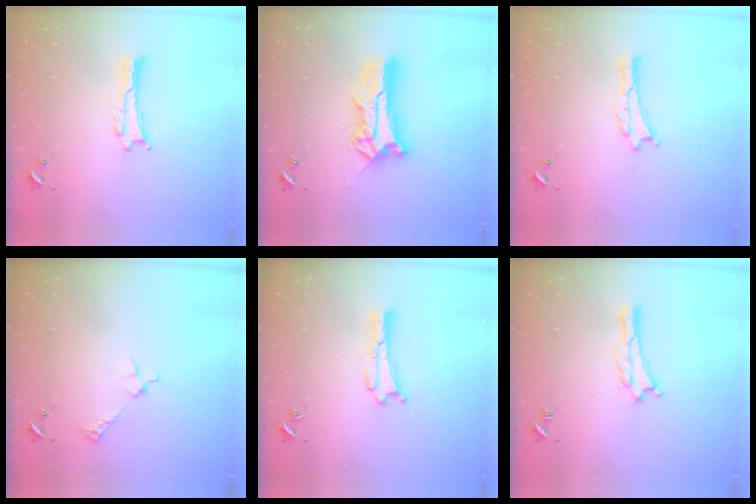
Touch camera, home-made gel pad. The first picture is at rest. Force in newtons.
{"total": 11.7, "press": 11.6, "slide": 1.0}
{"total": 0.0}
{"total": 2.6, "press": 2.6, "slide": 0.3}
{"total": 0.0}
{"total": 0.0}